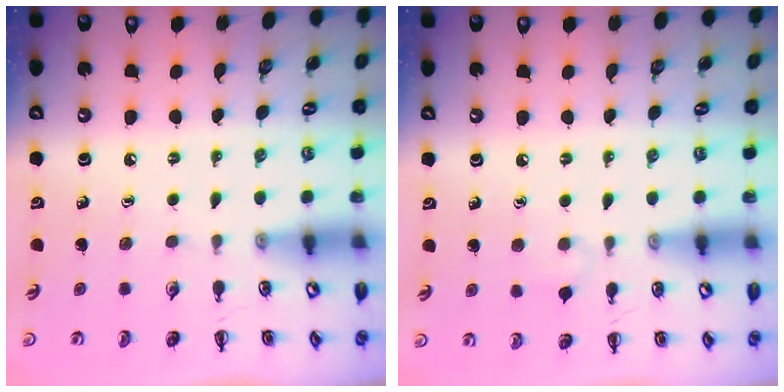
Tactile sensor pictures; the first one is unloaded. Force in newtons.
{"total": 2.8, "press": 2.5, "slide": 1.1}